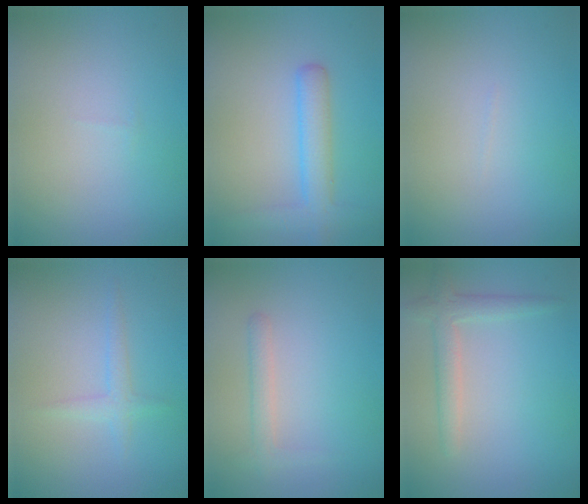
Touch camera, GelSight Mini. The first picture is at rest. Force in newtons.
{"total": 3.3, "press": 3.3, "slide": 0.2}
{"total": 0.0}
{"total": 1.4, "press": 1.4, "slide": 0.0}
{"total": 0.9, "press": 0.9, "slide": 0.1}
{"total": 2.5, "press": 2.5, "slide": 0.3}